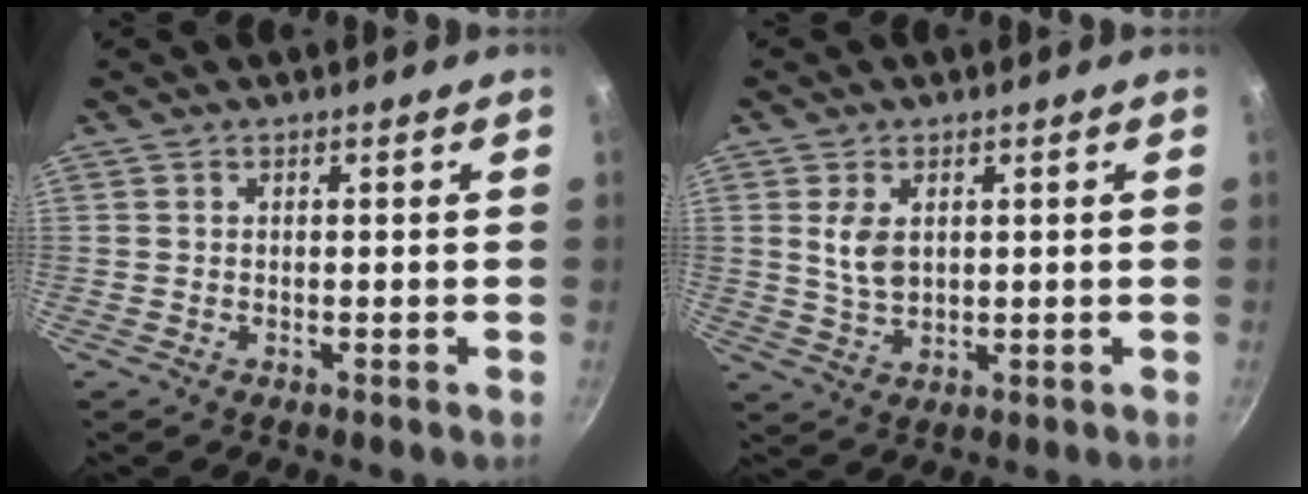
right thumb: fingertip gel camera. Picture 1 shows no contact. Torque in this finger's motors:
{"motor_torque": [-0.69, 0.54, 0.49, 0.08, 0.06]}